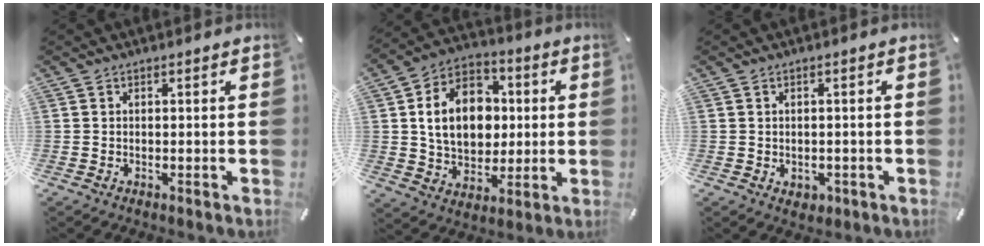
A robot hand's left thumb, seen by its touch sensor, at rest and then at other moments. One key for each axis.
{"total": 15.1, "fx": 1.3, "fy": 12.1, "fz": 9.0, "tx": -0.168, "ty": 0.010, "tz": 0.024}
{"total": 1.9, "fx": -0.5, "fy": 1.7, "fz": 0.8, "tx": -0.013, "ty": 0.004, "tz": -0.010}